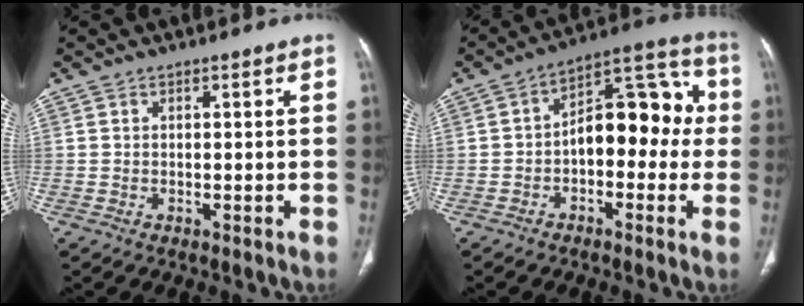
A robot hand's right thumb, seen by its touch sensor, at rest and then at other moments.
{"total": 14.2, "force": [-0.8, 8.3, 11.4], "torque": [-0.119, 0.052, -0.025]}